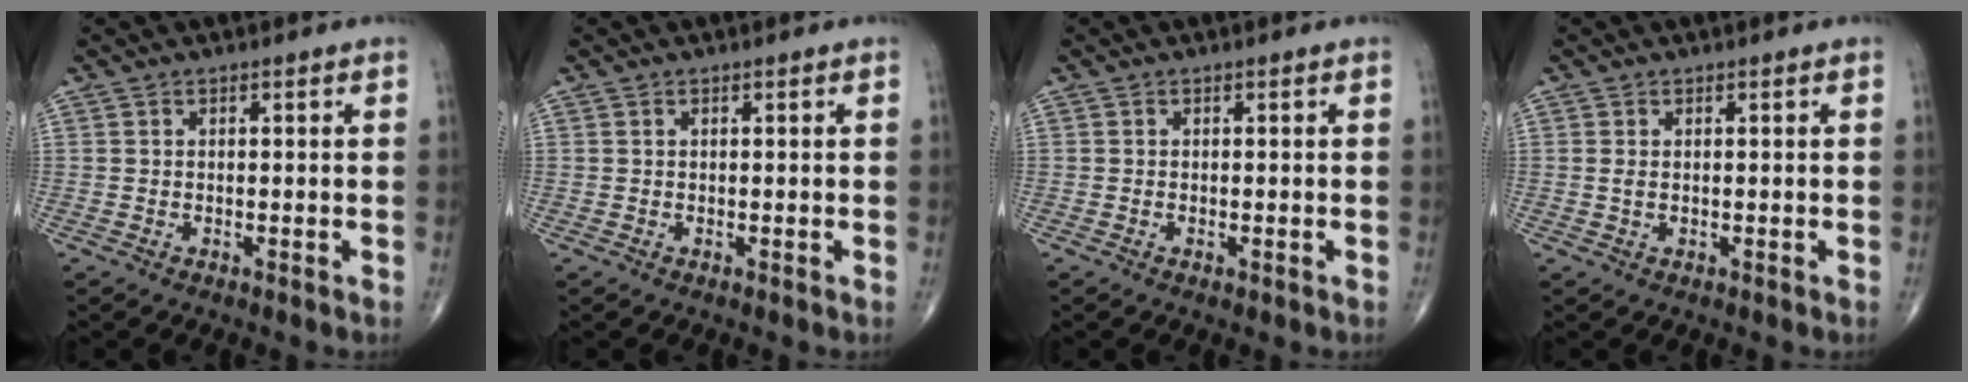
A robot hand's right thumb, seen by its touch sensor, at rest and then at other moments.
{"total": 0.0}
{"total": 0.6, "force": [-0.2, 0.3, 0.5], "torque": [-0.011, -0.002, -0.003]}
{"total": 0.9, "force": [0.2, 0.5, 0.8], "torque": [-0.018, 0.001, 0.009]}